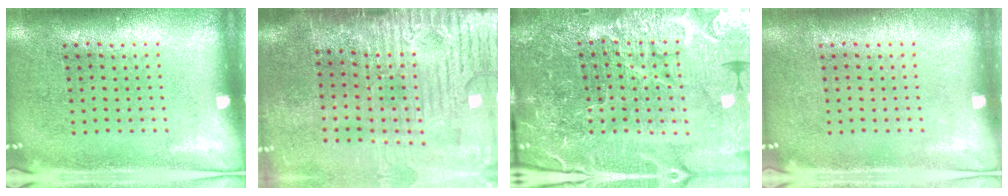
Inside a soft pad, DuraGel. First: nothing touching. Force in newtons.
{"total": 4.6, "press": 4.0, "slide": 2.4}
{"total": 6.7, "press": 5.9, "slide": 3.1}
{"total": 0.0}